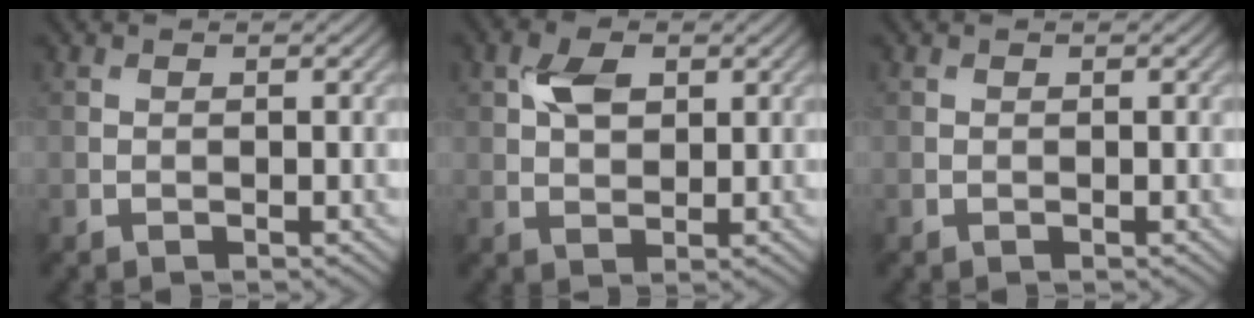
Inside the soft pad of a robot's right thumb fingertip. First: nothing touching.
{"total": 4.2, "force": [1.5, 2.5, 3.0], "torque": [-0.063, 0.006, 0.025]}
{"total": 0.0}